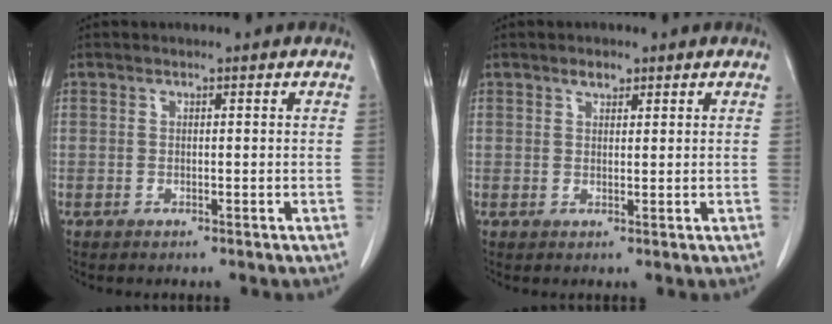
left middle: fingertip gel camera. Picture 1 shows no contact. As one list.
[{"total": 1.5, "force": [1.1, 0.7, 0.8], "torque": [-0.015, 0.000, 0.017]}]